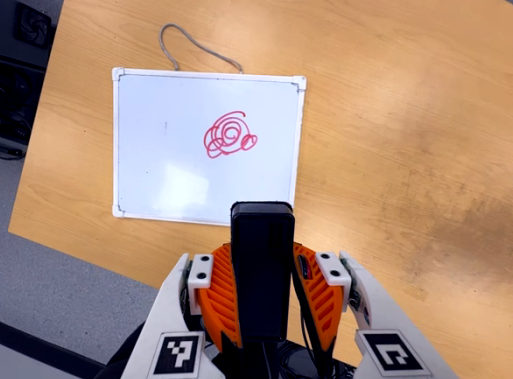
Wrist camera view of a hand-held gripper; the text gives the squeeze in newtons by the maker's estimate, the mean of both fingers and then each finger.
{"total": 4.9, "left": 3.3, "right": 6.6}